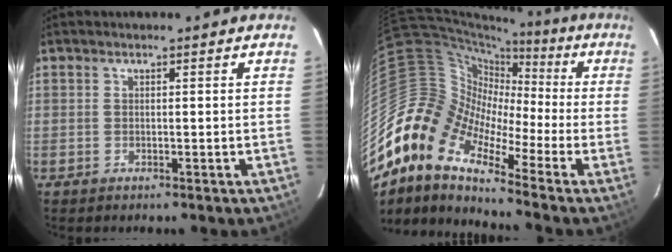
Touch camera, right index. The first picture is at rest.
{"total": 12.7, "force": [-6.8, 7.2, 8.0], "torque": [-0.131, 0.010, -0.159]}